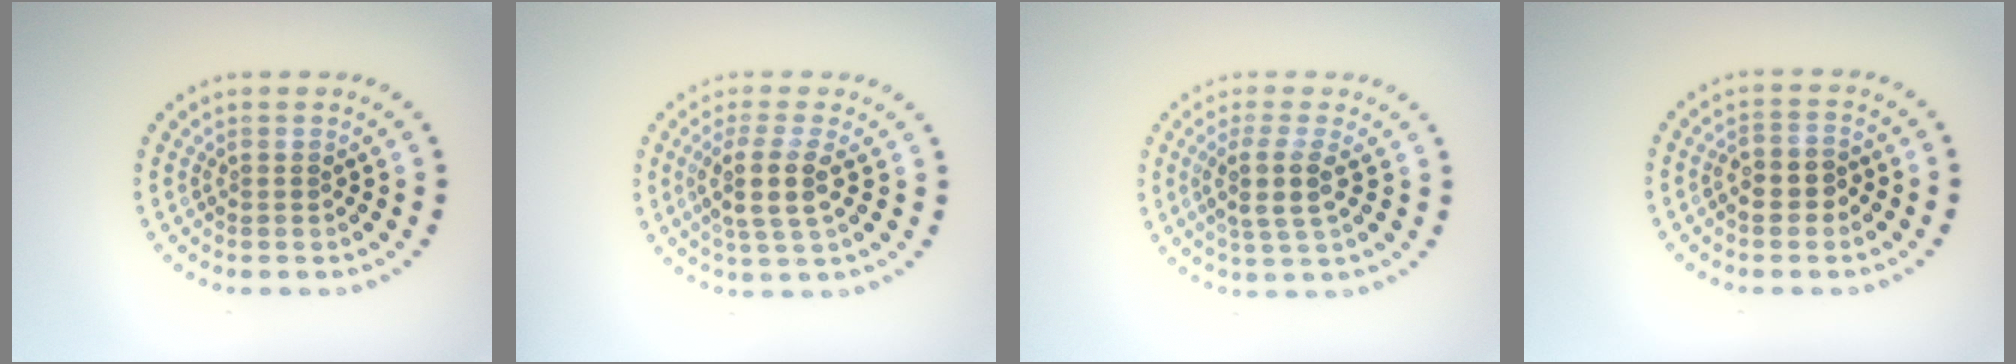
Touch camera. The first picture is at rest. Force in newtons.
{"total": 3.3, "press": 2.9, "slide": 1.6}
{"total": 3.0, "press": 2.5, "slide": 1.6}
{"total": 2.0, "press": 1.9, "slide": 0.6}